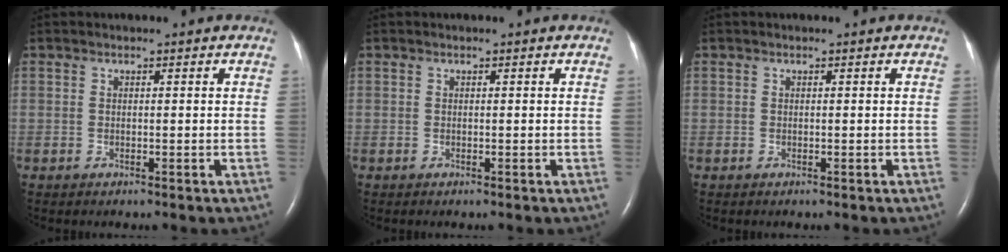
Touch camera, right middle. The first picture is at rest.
{"total": 0.0}
{"total": 0.0}